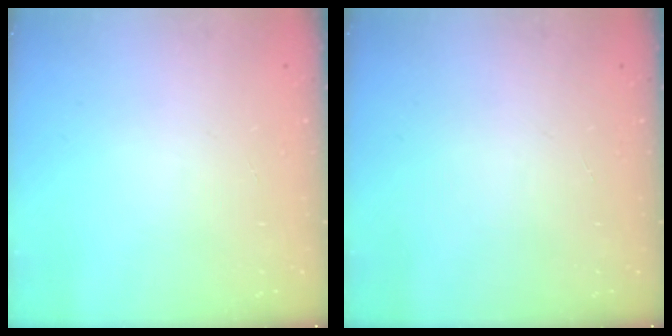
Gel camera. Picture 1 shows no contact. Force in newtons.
{"total": 0.0}